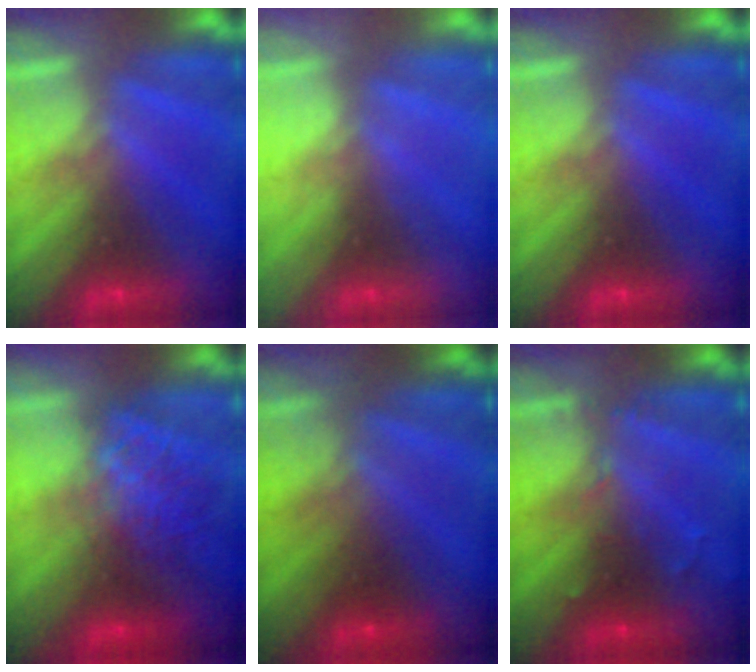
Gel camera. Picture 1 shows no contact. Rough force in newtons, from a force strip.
{"total": 2.1}
{"total": 0.0}
{"total": 7.8}
{"total": 1.8}
{"total": 2.8}